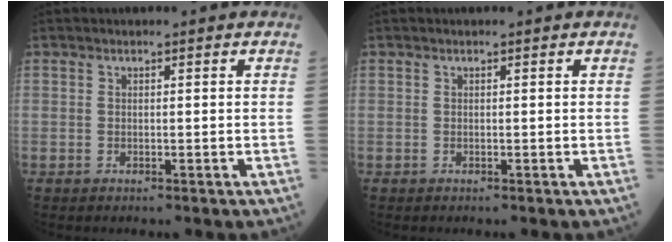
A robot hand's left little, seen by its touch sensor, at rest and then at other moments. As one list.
[{"total": 0.0}]